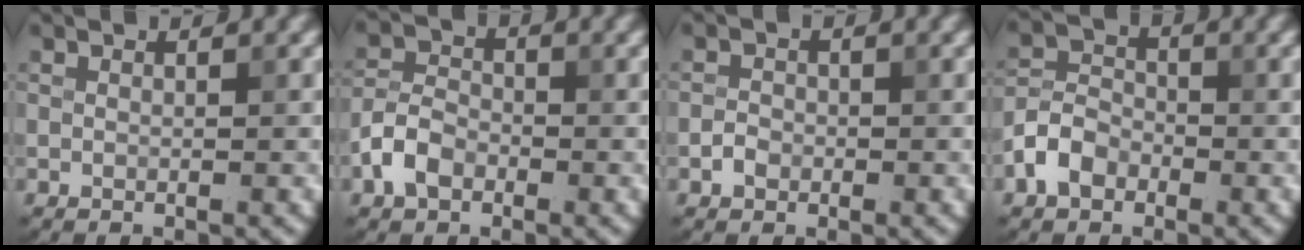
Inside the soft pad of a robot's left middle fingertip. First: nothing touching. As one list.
[{"total": 3.4, "force": [-1.7, 2.3, 1.9], "torque": [-0.036, 0.006, -0.041]}, {"total": 1.2, "force": [-0.6, 1.0, 0.5], "torque": [-0.005, 0.002, -0.013]}, {"total": 3.5, "force": [-1.8, 2.5, 1.6], "torque": [-0.033, 0.007, -0.042]}]